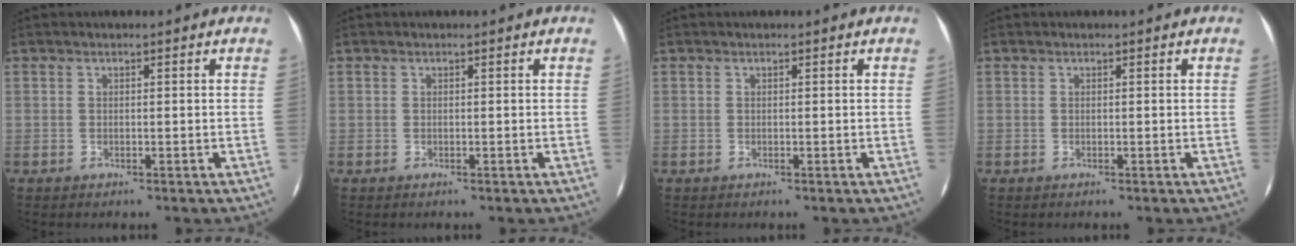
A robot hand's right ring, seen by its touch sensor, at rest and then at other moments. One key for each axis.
{"total": 0.0}
{"total": 0.0}
{"total": 0.0}